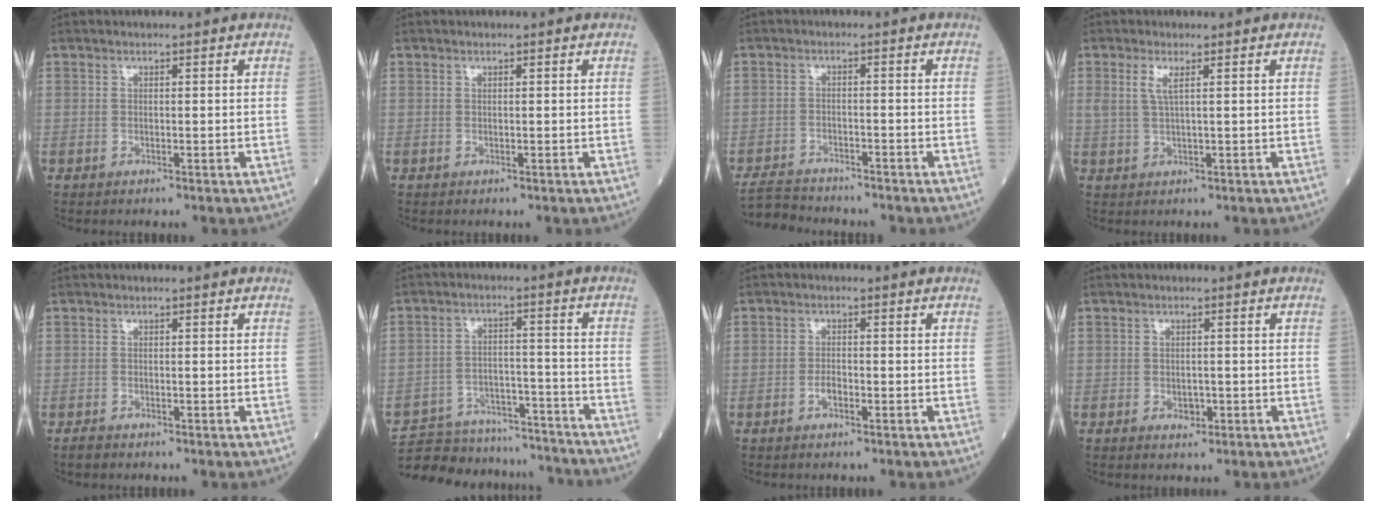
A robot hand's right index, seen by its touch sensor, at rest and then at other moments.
{"total": 0.0}
{"total": 5.6, "force": [-5.5, 0.8, 0.6], "torque": [-0.014, -0.019, -0.095]}
{"total": 2.6, "force": [1.1, 0.3, 2.3], "torque": [-0.056, 0.002, 0.023]}
{"total": 1.1, "force": [-0.9, 0.5, 0.3], "torque": [-0.015, -0.003, -0.014]}
{"total": 20.1, "force": [-18.9, 4.6, 4.9], "torque": [-0.113, 0.010, -0.265]}
{"total": 1.6, "force": [-0.8, 0.7, 1.2], "torque": [-0.021, 0.003, -0.015]}
{"total": 1.8, "force": [-0.7, 1.2, 1.2], "torque": [-0.015, 0.001, -0.006]}